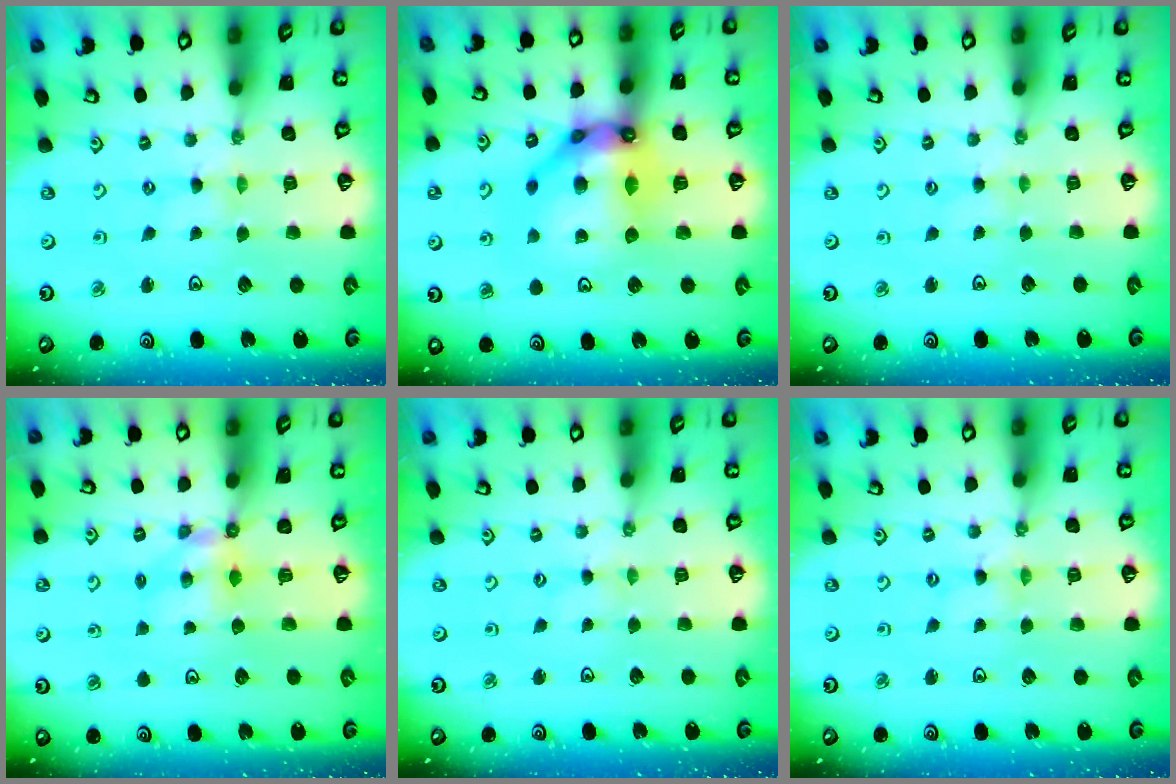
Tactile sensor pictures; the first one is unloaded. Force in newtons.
{"total": 16.1, "press": 16.0, "slide": 1.8}
{"total": 0.7, "press": 0.7, "slide": 0.2}
{"total": 5.5, "press": 5.5, "slide": 0.1}
{"total": 0.0}
{"total": 0.8, "press": 0.8, "slide": 0.1}